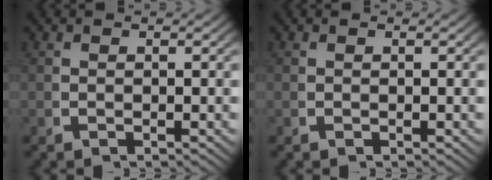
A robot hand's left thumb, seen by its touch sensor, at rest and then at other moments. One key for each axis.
{"total": 0.0}